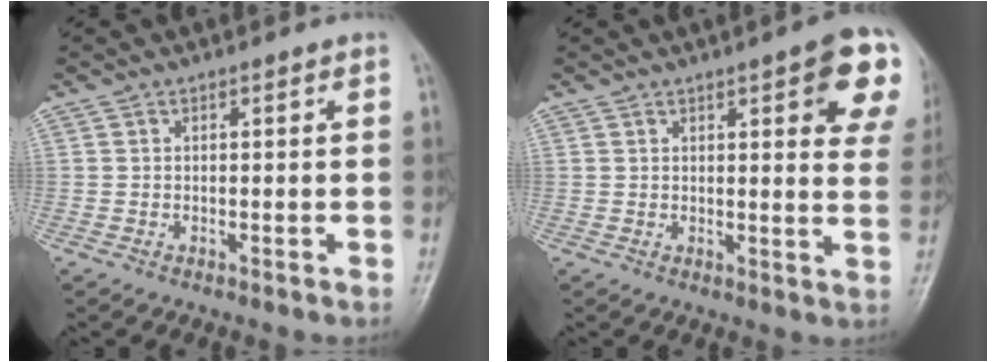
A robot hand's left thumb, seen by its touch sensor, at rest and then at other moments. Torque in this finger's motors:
{"motor_torque": [2.31, 2.27, 0.32, -0.52, 0.13]}